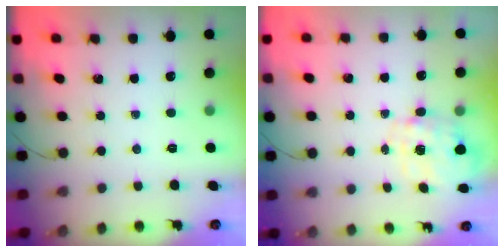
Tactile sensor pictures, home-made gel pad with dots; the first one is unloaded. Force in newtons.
{"total": 2.7, "press": 2.6, "slide": 0.8}